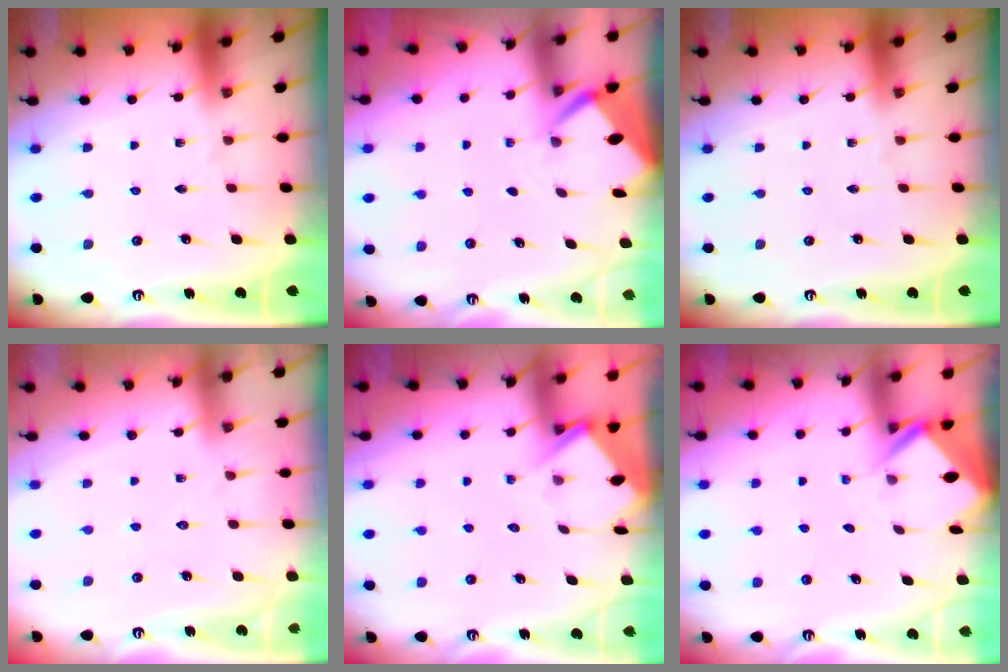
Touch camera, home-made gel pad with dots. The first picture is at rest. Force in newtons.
{"total": 2.6, "press": 2.6, "slide": 0.3}
{"total": 0.0}
{"total": 3.7, "press": 3.6, "slide": 0.5}
{"total": 3.9, "press": 3.9, "slide": 0.4}
{"total": 2.3, "press": 2.3, "slide": 0.1}